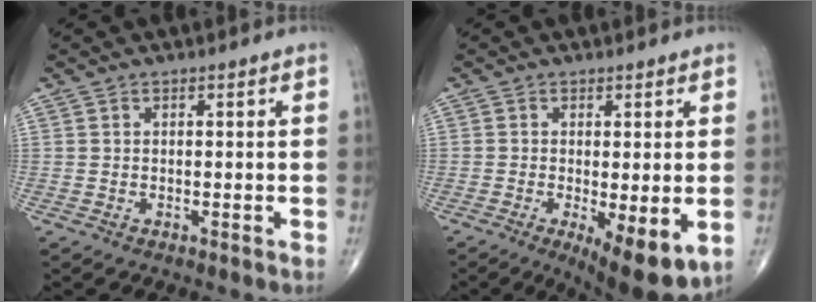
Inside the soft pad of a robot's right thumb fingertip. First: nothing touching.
{"total": 10.2, "force": [-2.9, 3.3, 9.2], "torque": [-0.136, -0.024, -0.036]}